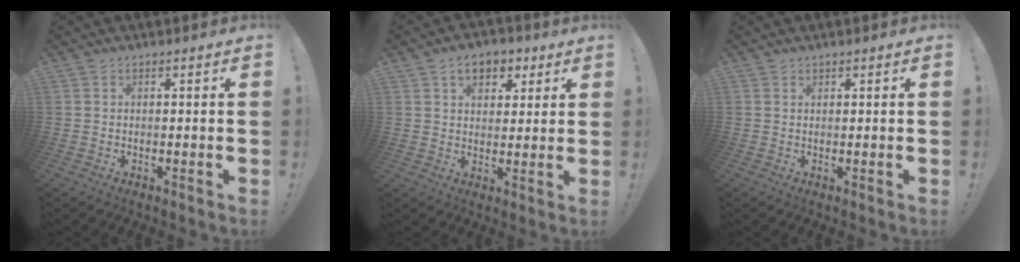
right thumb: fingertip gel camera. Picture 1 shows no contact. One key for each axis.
{"total": 8.4, "fx": 3.9, "fy": 5.9, "fz": 4.4, "tx": -0.055, "ty": -0.010, "tz": 0.072}
{"total": 0.7, "fx": 0.6, "fy": 0.3, "fz": 0.1, "tx": 0.004, "ty": -0.003, "tz": 0.011}